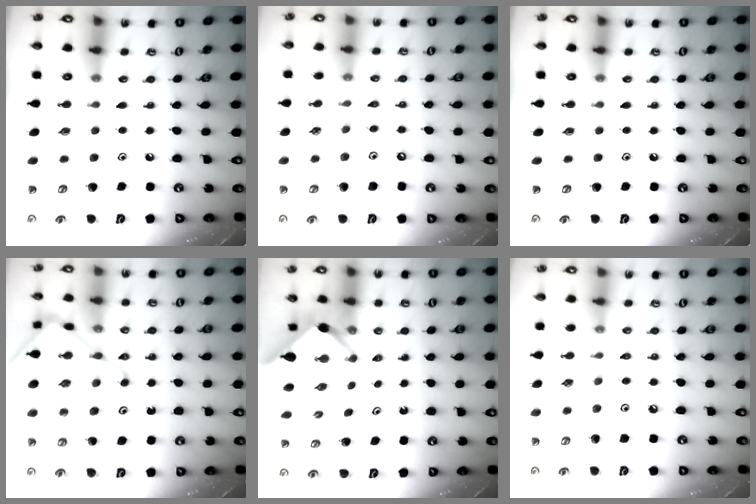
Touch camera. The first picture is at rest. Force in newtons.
{"total": 2.6, "press": 2.6, "slide": 0.4}
{"total": 0.0}
{"total": 13.1, "press": 13.1, "slide": 1.3}
{"total": 2.6, "press": 2.6, "slide": 0.3}
{"total": 2.2, "press": 2.2, "slide": 0.3}